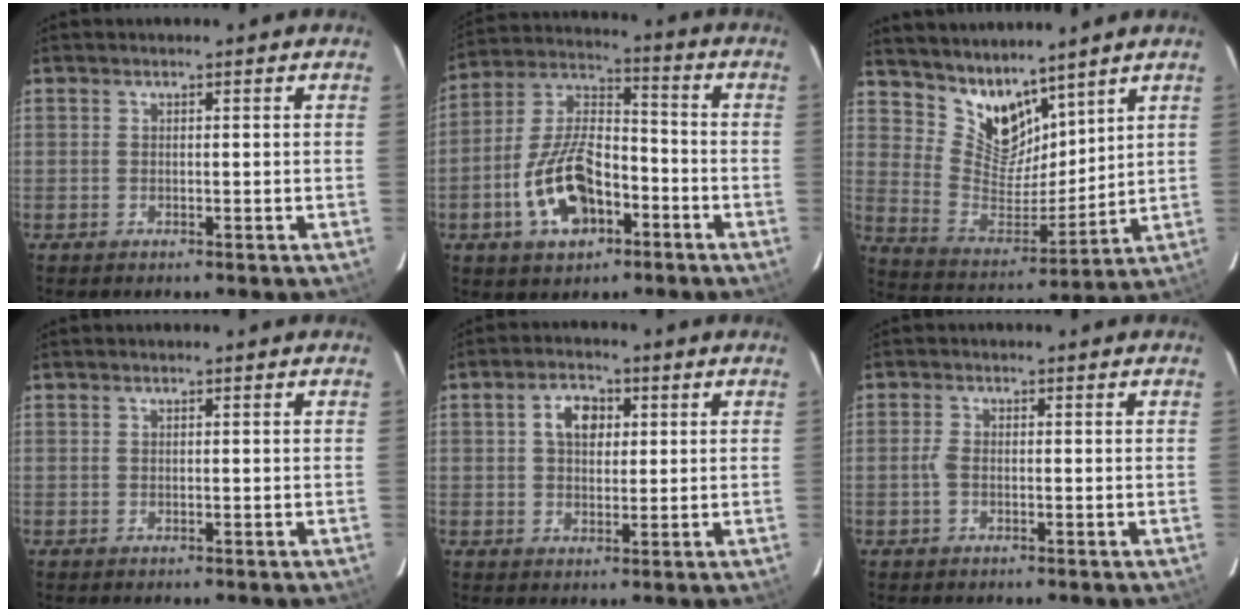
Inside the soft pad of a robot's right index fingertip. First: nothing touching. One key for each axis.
{"total": 14.9, "fx": -6.1, "fy": 8.0, "fz": 11.0, "tx": -0.225, "ty": 0.017, "tz": -0.102}
{"total": 11.4, "fx": 9.4, "fy": 5.3, "fz": 3.8, "tx": -0.073, "ty": -0.009, "tz": 0.192}
{"total": 0.0}
{"total": 5.4, "fx": 1.5, "fy": 3.6, "fz": 3.7, "tx": -0.062, "ty": 0.017, "tz": 0.028}
{"total": 1.8, "fx": -0.5, "fy": 1.0, "fz": 1.5, "tx": -0.035, "ty": 0.002, "tz": -0.010}